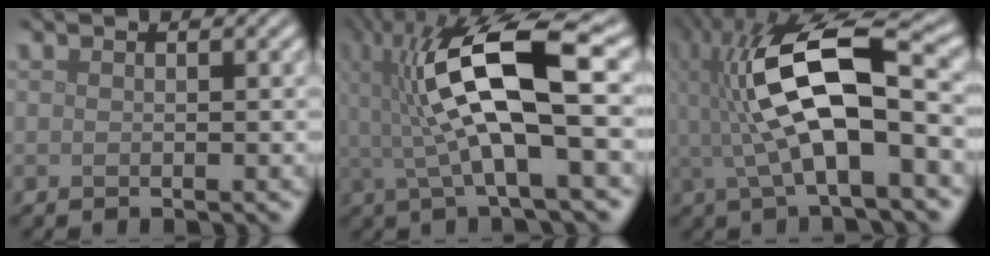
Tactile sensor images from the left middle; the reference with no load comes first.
{"total": 11.5, "force": [1.5, 3.3, 10.9], "torque": [-0.200, 0.009, 0.025]}
{"total": 11.7, "force": [0.8, 4.1, 11.0], "torque": [-0.203, 0.013, 0.009]}